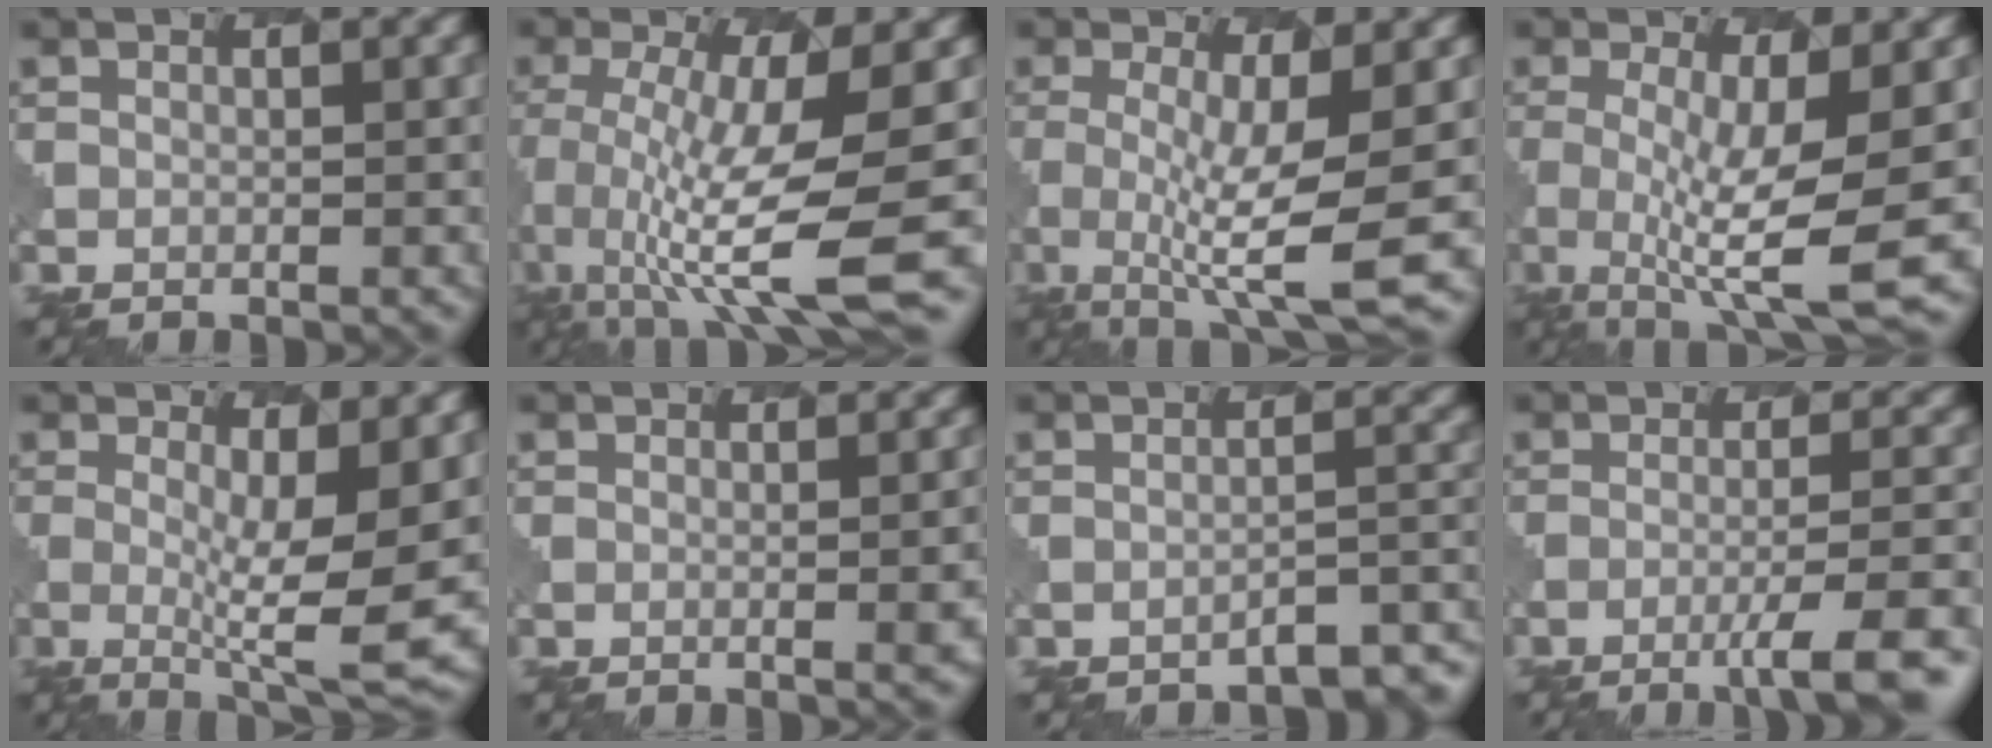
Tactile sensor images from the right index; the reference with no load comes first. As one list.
[{"total": 10.5, "force": [-2.4, 2.5, 9.9], "torque": [-0.184, -0.019, -0.038]}, {"total": 7.1, "force": [-0.7, 1.5, 6.9], "torque": [-0.121, -0.014, -0.014]}, {"total": 7.9, "force": [-0.7, 1.8, 7.7], "torque": [-0.131, -0.016, -0.014]}, {"total": 7.8, "force": [0.3, 1.9, 7.6], "torque": [-0.118, -0.016, 0.010]}, {"total": 2.7, "force": [0.0, 0.8, 2.6], "torque": [-0.020, 0.005, -0.003]}, {"total": 4.0, "force": [-3.6, 0.8, 1.7], "torque": [-0.015, 0.004, -0.047]}, {"total": 5.7, "force": [-3.1, 0.8, 4.7], "torque": [-0.066, 0.004, -0.052]}]